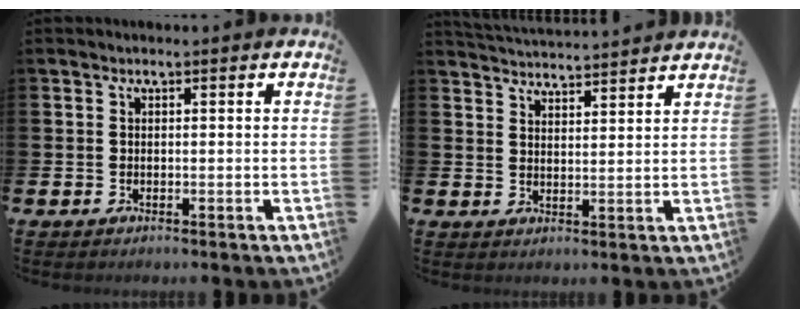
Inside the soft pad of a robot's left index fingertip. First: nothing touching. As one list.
[{"total": 4.5, "force": [4.5, 0.0, -0.1], "torque": [-0.007, -0.029, 0.080]}]